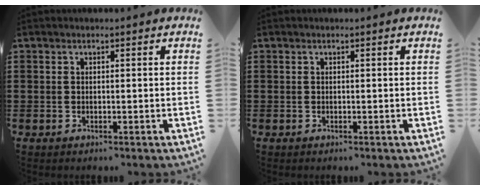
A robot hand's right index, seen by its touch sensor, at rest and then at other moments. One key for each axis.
{"total": 0.0}